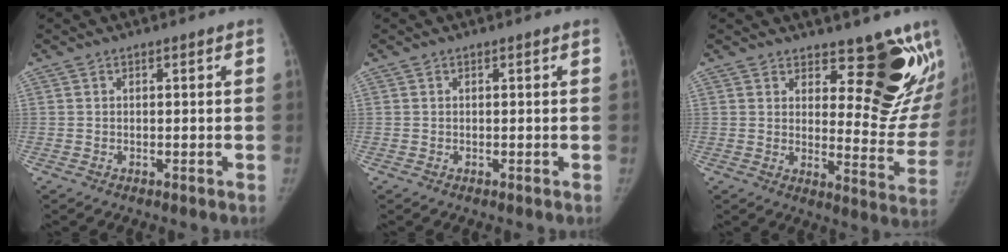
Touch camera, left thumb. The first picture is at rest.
{"total": 0.0}
{"total": 16.1, "force": [10.7, 6.4, 10.1], "torque": [-0.073, -0.098, 0.136]}